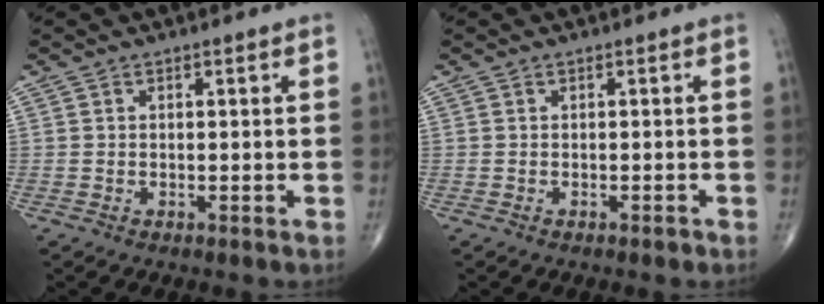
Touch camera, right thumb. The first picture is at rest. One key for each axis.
{"total": 0.5, "fx": -0.3, "fy": 0.3, "fz": 0.2, "tx": -0.001, "ty": 0.000, "tz": -0.007}